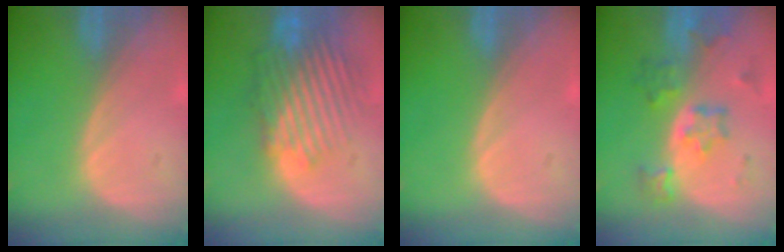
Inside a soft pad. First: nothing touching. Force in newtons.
{"total": 10.2, "press": 9.1, "slide": 4.7}
{"total": 0.0}
{"total": 6.8, "press": 6.6, "slide": 1.5}